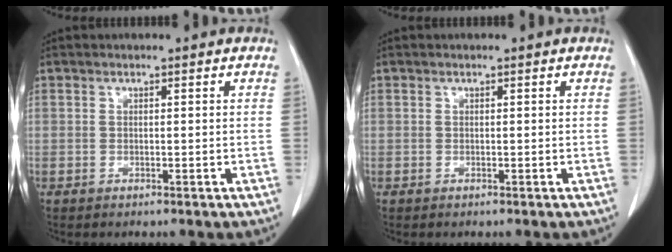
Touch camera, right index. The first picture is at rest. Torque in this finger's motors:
{"motor_torque": [0.00, 0.00, 0.00, 0.00]}